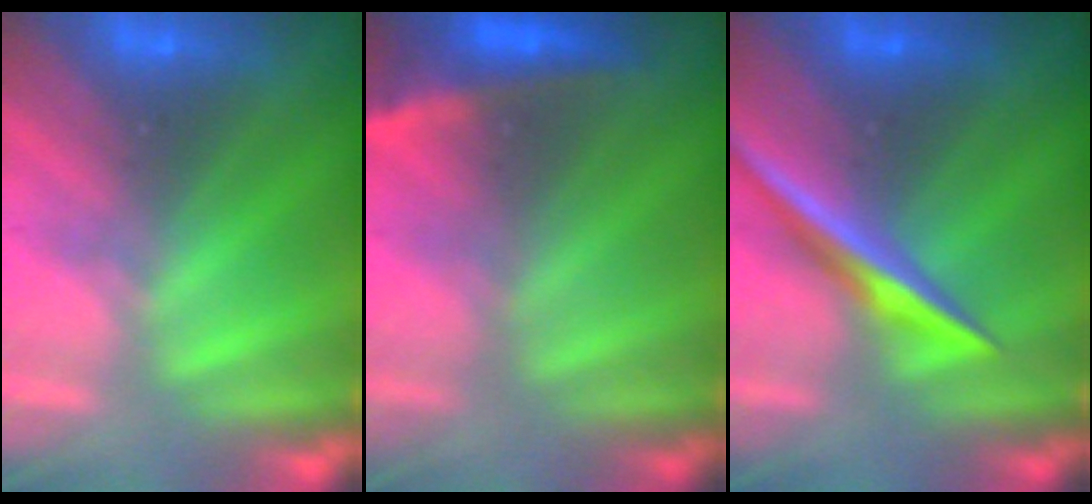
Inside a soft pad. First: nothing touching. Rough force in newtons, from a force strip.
{"total": 2.2}
{"total": 2.1}